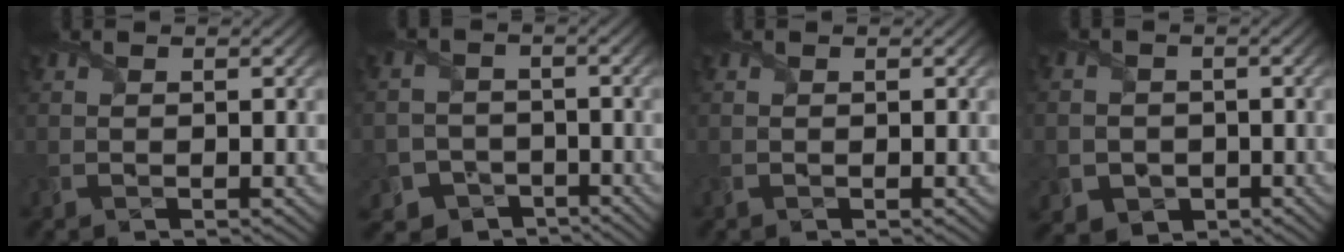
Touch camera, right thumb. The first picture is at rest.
{"total": 9.0, "force": [-5.6, 6.8, 1.7], "torque": [-0.054, -0.030, -0.113]}
{"total": 0.0}
{"total": 5.1, "force": [-1.7, 4.5, 1.5], "torque": [-0.053, -0.016, -0.047]}